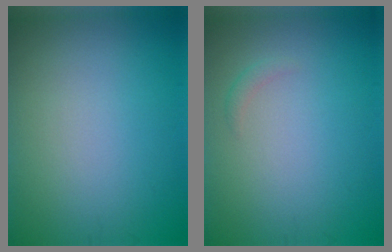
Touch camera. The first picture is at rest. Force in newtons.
{"total": 0.8, "press": 0.8, "slide": 0.0}